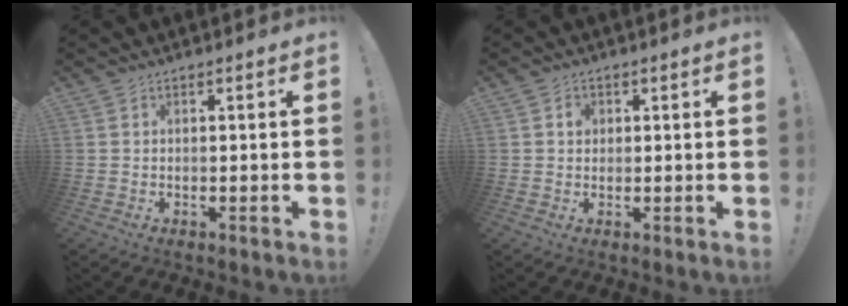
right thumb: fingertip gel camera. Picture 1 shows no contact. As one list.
[{"total": 1.9, "force": [0.4, 1.7, 0.7], "torque": [0.002, -0.002, 0.002]}]